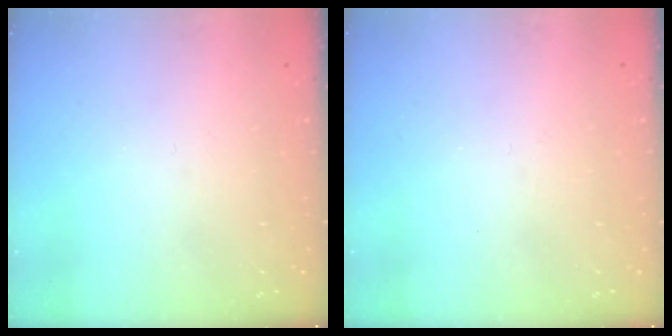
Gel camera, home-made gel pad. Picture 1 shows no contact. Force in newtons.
{"total": 2.2, "press": 2.2, "slide": 0.4}